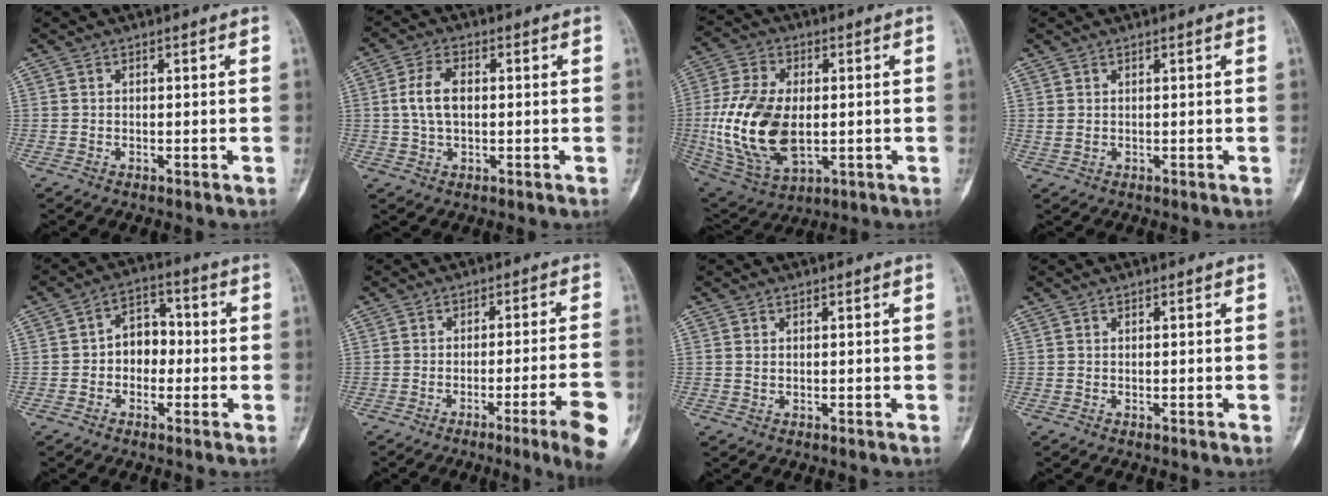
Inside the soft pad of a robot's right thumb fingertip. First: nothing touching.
{"total": 6.5, "force": [0.5, 3.7, 5.3], "torque": [-0.102, 0.012, 0.006]}
{"total": 18.9, "force": [-1.1, 11.0, 15.2], "torque": [-0.306, -0.008, -0.008]}
{"total": 1.2, "force": [0.4, 0.6, 0.9], "torque": [-0.024, 0.006, 0.016]}
{"total": 7.0, "force": [-0.8, 5.4, 4.5], "torque": [-0.032, 0.030, -0.026]}
{"total": 11.1, "force": [-5.2, 0.0, 9.8], "torque": [-0.134, 0.007, -0.072]}
{"total": 0.7, "force": [0.1, 0.5, 0.5], "torque": [-0.011, 0.002, 0.005]}
{"total": 0.0}